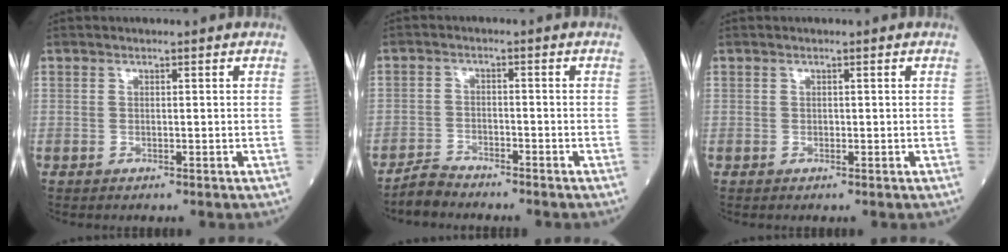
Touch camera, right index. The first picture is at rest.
{"total": 3.0, "force": [-2.9, 0.5, -0.3], "torque": [0.004, -0.007, -0.060]}
{"total": 0.0}